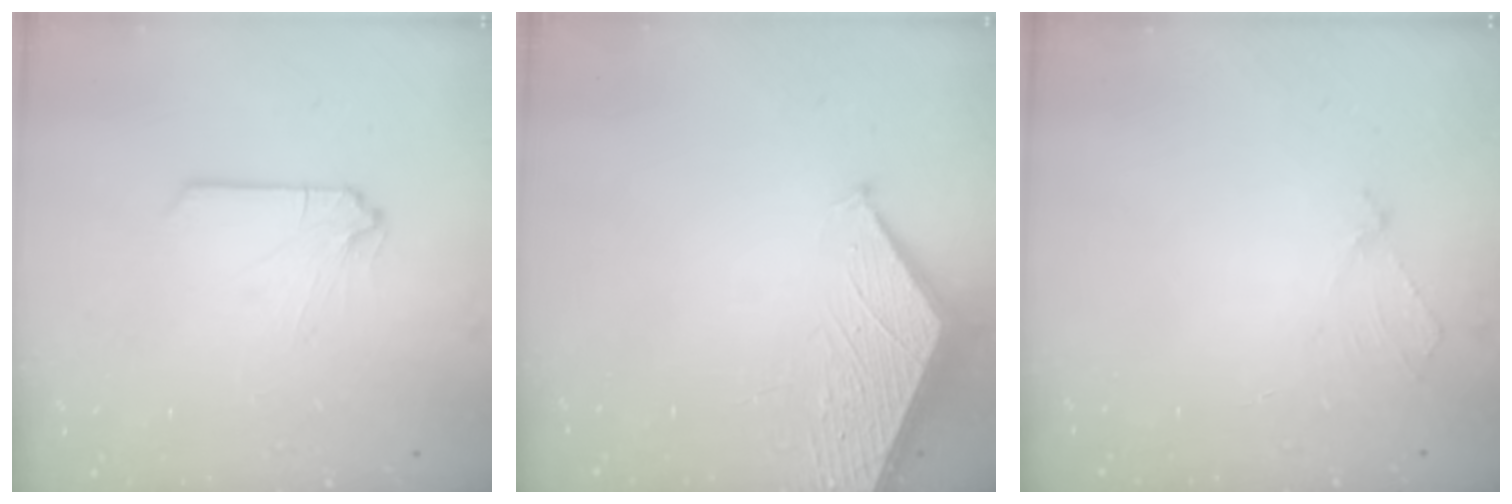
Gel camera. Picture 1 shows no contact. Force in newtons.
{"total": 2.1, "press": 2.1, "slide": 0.2}
{"total": 2.2, "press": 2.2, "slide": 0.2}